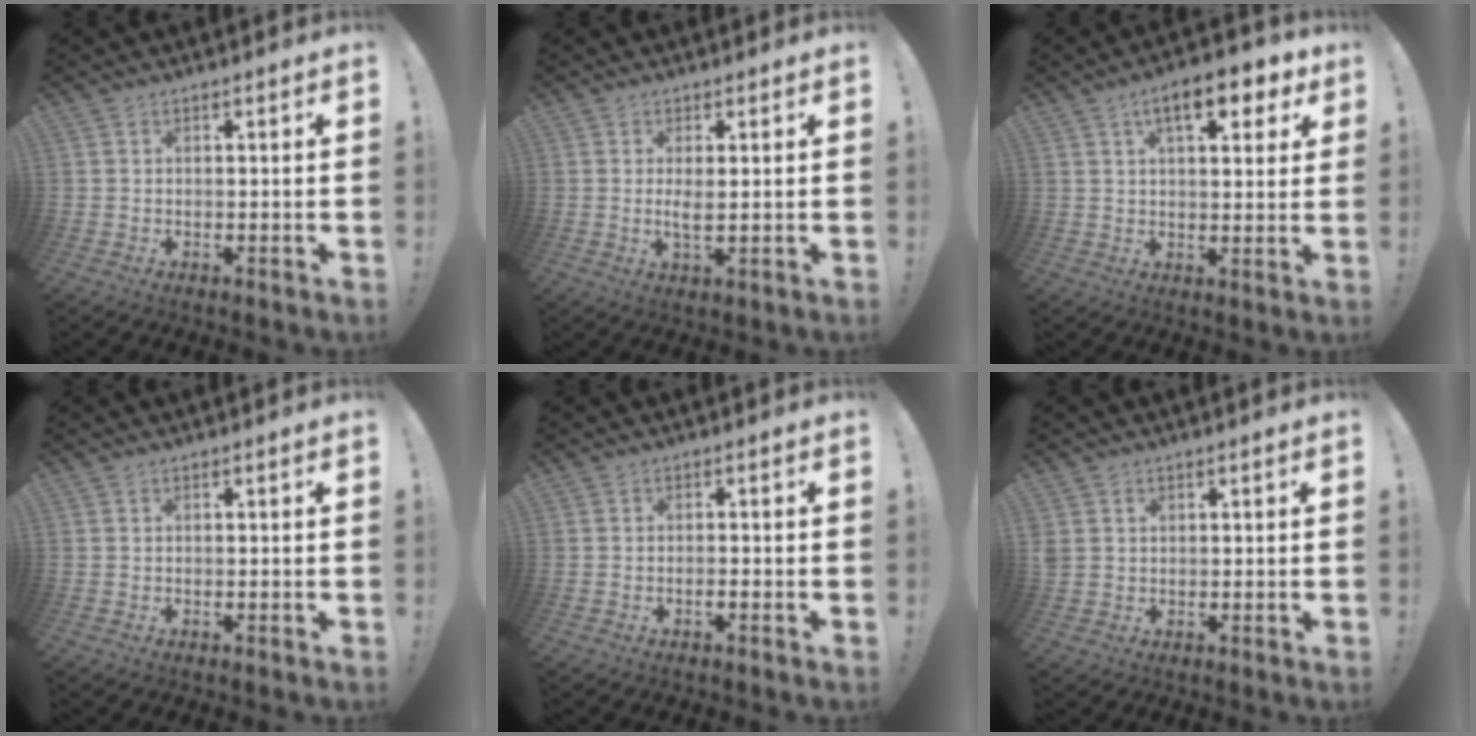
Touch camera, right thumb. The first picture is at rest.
{"total": 3.6, "force": [0.5, 0.8, 3.5], "torque": [-0.056, -0.007, 0.007]}
{"total": 10.9, "force": [5.2, 4.4, 8.5], "torque": [-0.113, -0.014, 0.081]}
{"total": 0.0}
{"total": 1.4, "force": [-0.9, 0.1, 1.0], "torque": [-0.026, 0.001, -0.016]}
{"total": 2.2, "force": [1.0, 1.8, 0.7], "torque": [-0.007, -0.002, 0.019]}